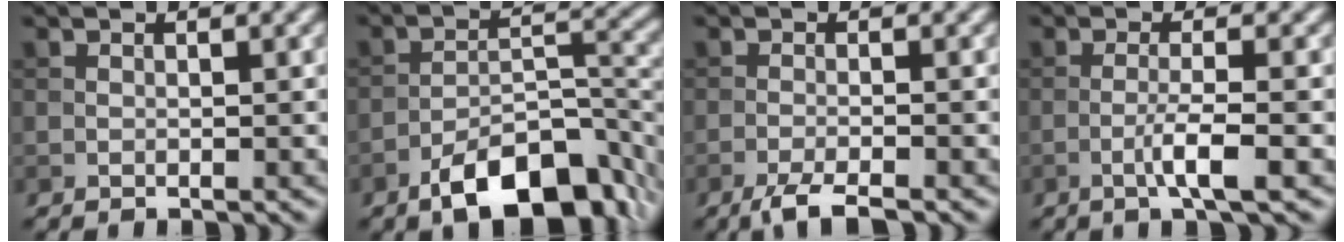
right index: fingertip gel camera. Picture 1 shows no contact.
{"total": 10.2, "force": [-6.4, 4.2, 6.7], "torque": [-0.102, 0.001, -0.109]}
{"total": 3.1, "force": [-2.2, 0.5, 2.0], "torque": [-0.036, -0.002, -0.049]}
{"total": 3.1, "force": [-1.1, 0.2, 2.8], "torque": [-0.051, 0.007, -0.028]}